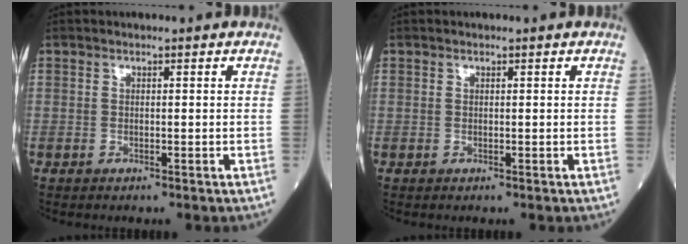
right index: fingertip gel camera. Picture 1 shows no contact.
{"total": 0.0}